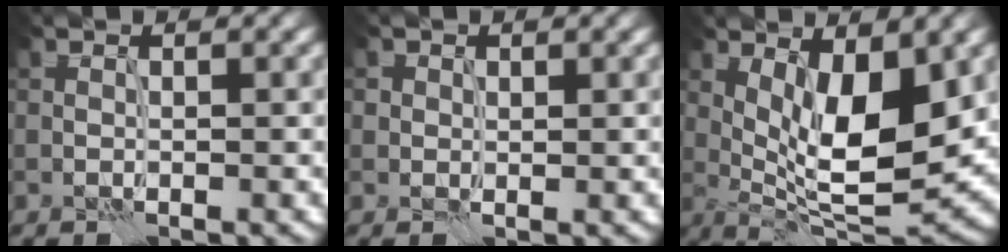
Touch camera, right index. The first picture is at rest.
{"total": 0.9, "force": [0.4, 0.7, 0.2], "torque": [0.001, -0.002, 0.008]}
{"total": 9.0, "force": [1.7, 3.0, 8.4], "torque": [-0.135, -0.011, 0.031]}